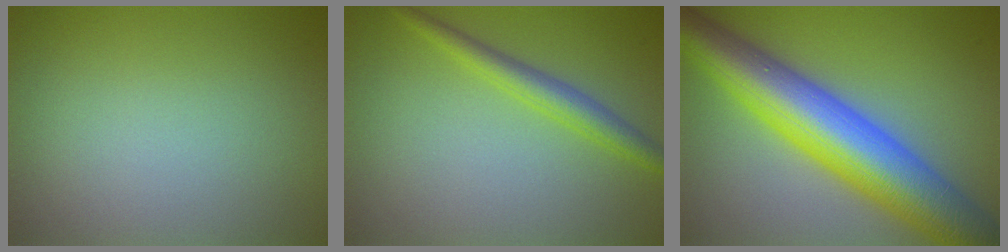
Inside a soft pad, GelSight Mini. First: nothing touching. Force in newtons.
{"total": 2.5, "press": 2.5, "slide": 0.1}
{"total": 11.0, "press": 10.9, "slide": 0.3}